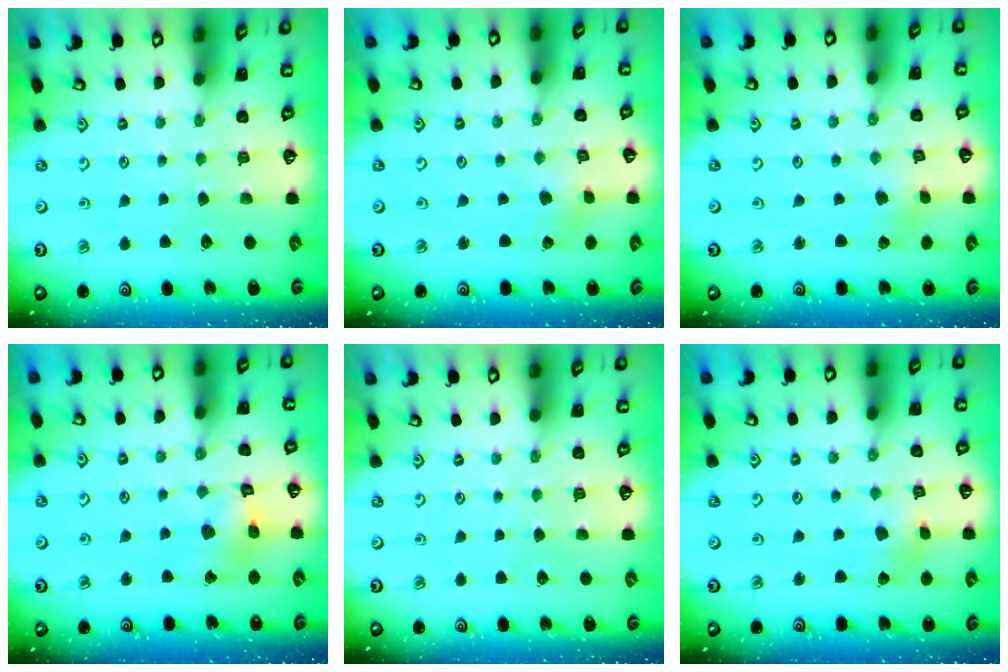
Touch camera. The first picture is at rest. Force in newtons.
{"total": 0.0}
{"total": 0.0}
{"total": 8.8, "press": 8.7, "slide": 0.9}
{"total": 0.0}
{"total": 2.6, "press": 2.6, "slide": 0.4}